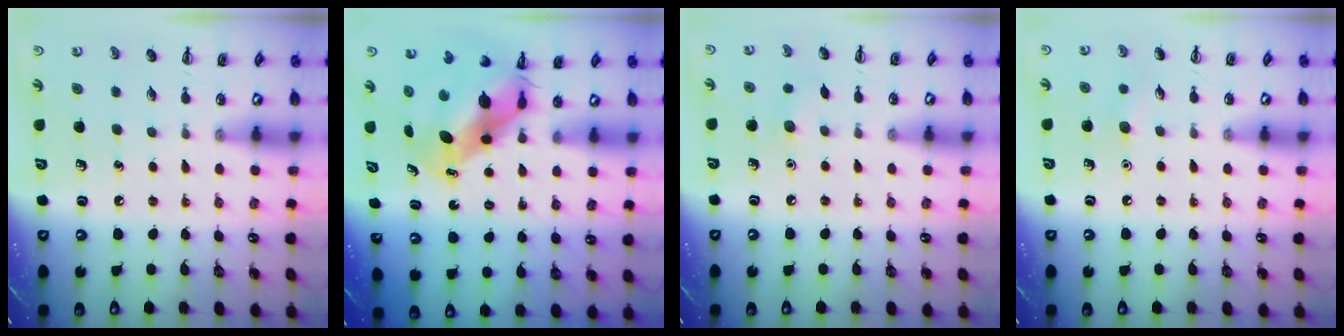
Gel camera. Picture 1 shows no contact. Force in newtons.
{"total": 7.5, "press": 7.2, "slide": 2.2}
{"total": 4.8, "press": 4.6, "slide": 1.4}
{"total": 4.5, "press": 4.4, "slide": 1.1}